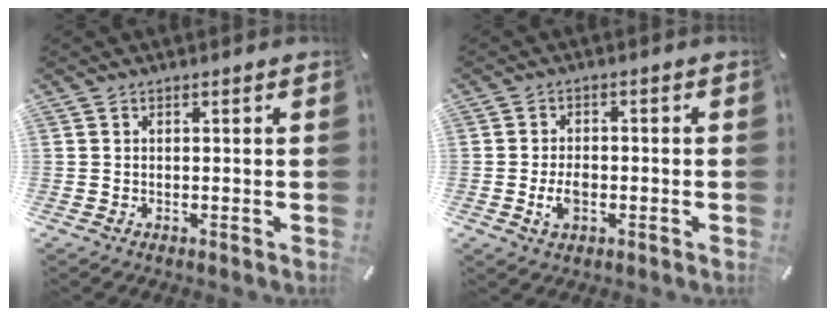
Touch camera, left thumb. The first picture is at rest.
{"total": 4.8, "force": [-1.3, 3.0, 3.4], "torque": [-0.078, 0.002, -0.026]}